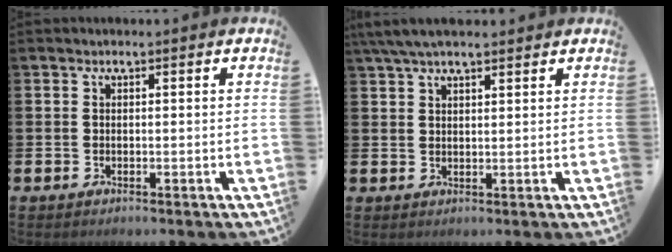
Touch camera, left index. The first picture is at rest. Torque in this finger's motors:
{"motor_torque": [1.11, -1.03, 0.63, 0.21]}